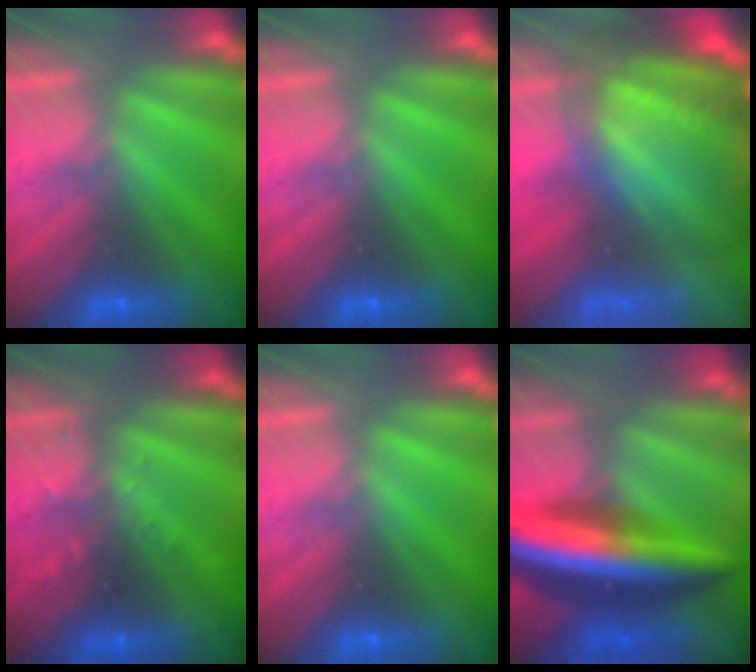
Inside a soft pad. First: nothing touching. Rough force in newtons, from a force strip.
{"total": 0.0}
{"total": 8.0}
{"total": 3.2}
{"total": 0.0}
{"total": 9.4}